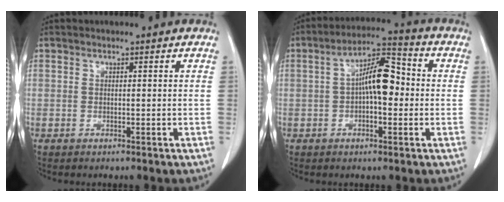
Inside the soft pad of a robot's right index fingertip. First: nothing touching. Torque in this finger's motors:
{"motor_torque": [1.08, -0.09, 0.31, 0.11]}